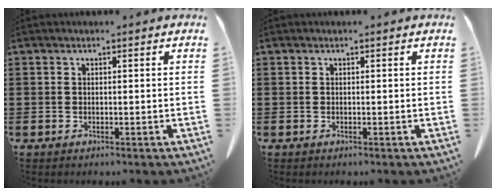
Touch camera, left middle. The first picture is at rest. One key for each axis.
{"total": 0.0}